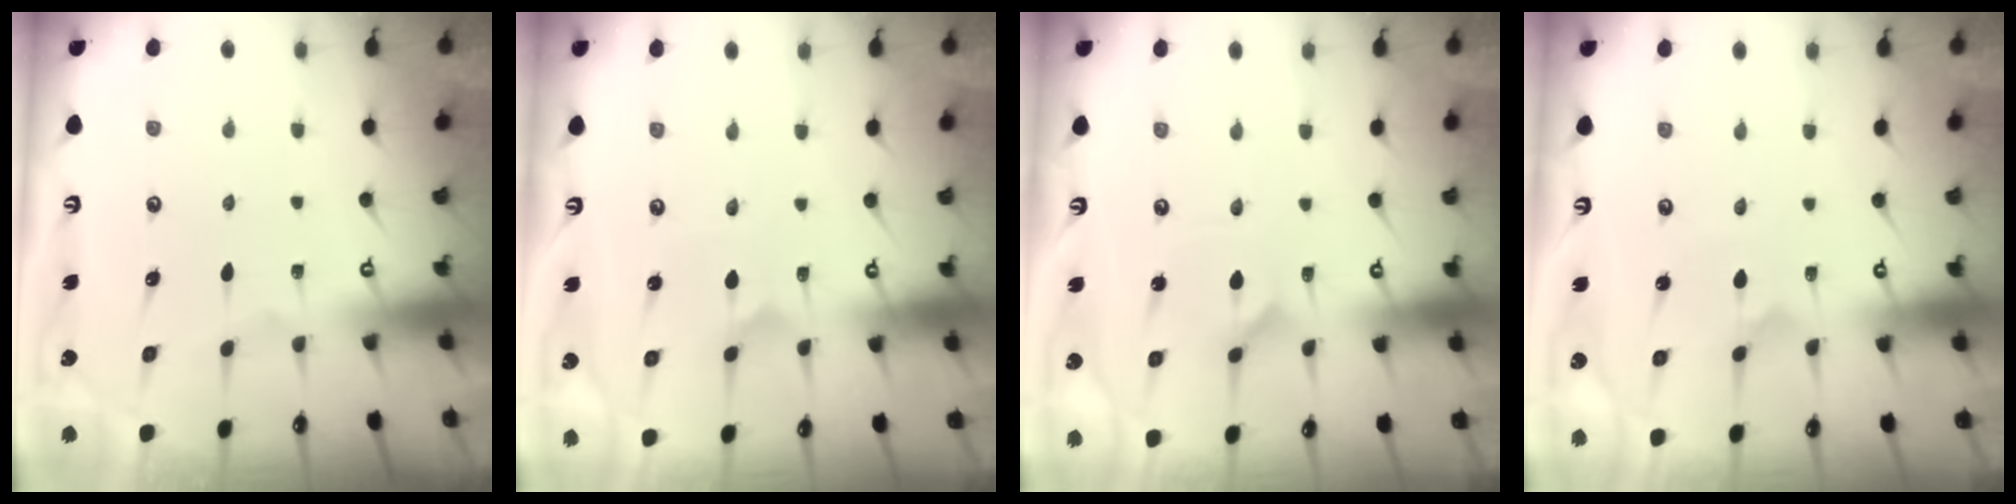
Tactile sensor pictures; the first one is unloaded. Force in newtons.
{"total": 0.0}
{"total": 1.2, "press": 1.2, "slide": 0.0}
{"total": 0.8, "press": 0.8, "slide": 0.1}